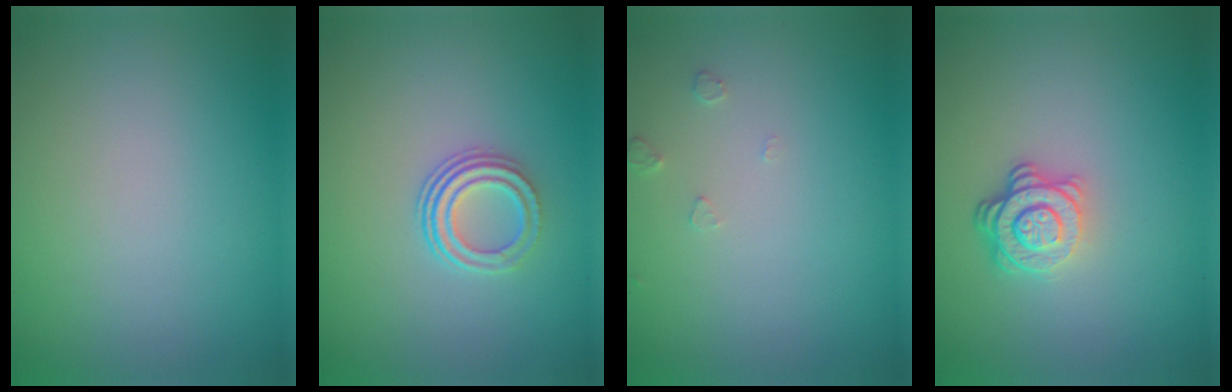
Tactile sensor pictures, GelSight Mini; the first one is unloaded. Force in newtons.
{"total": 3.0, "press": 2.2, "slide": 2.0}
{"total": 0.9, "press": 0.9, "slide": 0.2}
{"total": 3.7, "press": 2.7, "slide": 2.5}